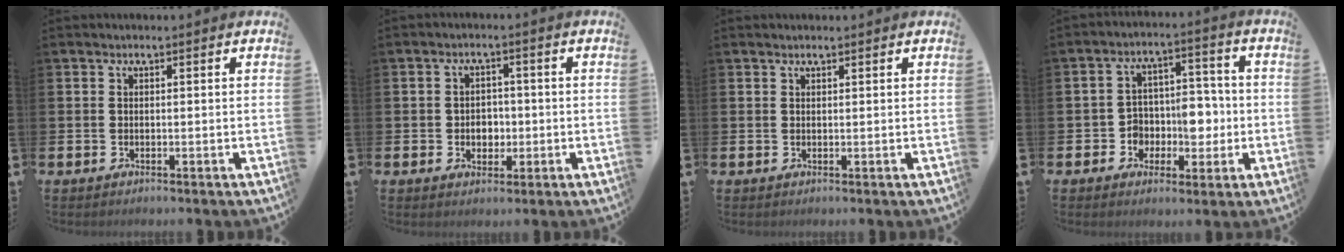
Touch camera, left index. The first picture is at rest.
{"total": 2.9, "force": [-0.4, 2.4, 1.5], "torque": [-0.017, 0.002, -0.016]}
{"total": 0.8, "force": [0.7, 0.2, 0.1], "torque": [-0.002, 0.002, 0.013]}
{"total": 6.2, "force": [-1.2, 5.3, 3.1], "torque": [-0.059, 0.006, -0.024]}